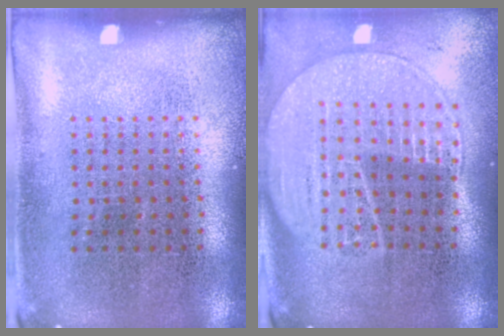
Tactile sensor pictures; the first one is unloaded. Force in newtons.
{"total": 2.0, "press": 1.8, "slide": 0.9}